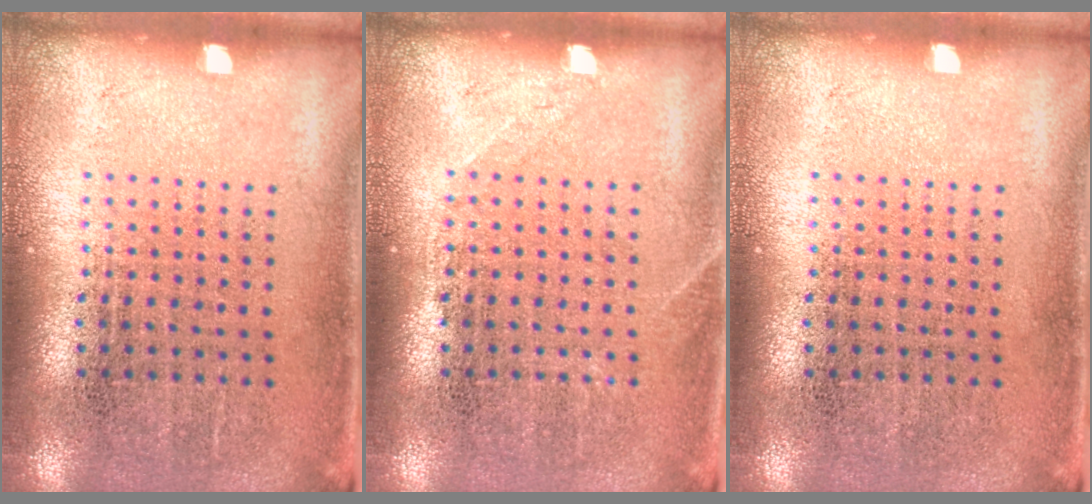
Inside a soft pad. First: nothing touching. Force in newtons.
{"total": 0.9, "press": 0.9, "slide": 0.2}
{"total": 0.0}